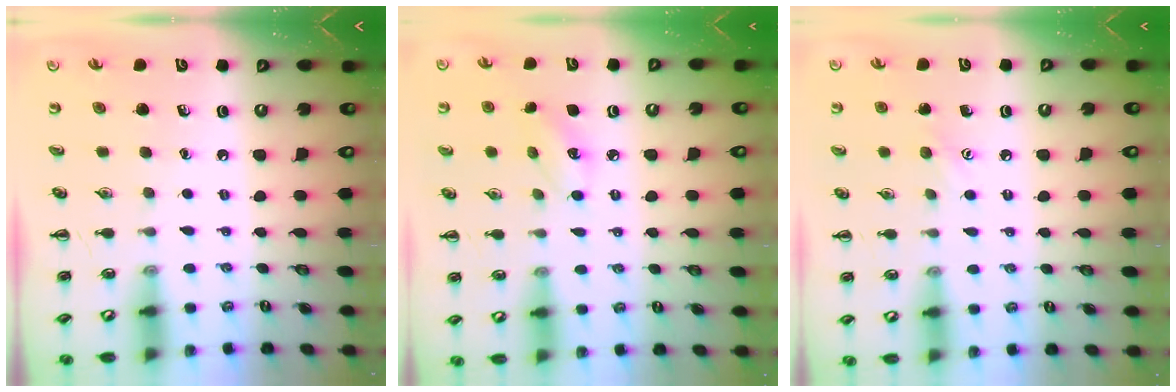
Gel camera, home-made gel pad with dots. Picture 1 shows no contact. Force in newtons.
{"total": 5.7, "press": 5.5, "slide": 1.4}
{"total": 5.4, "press": 5.3, "slide": 1.3}